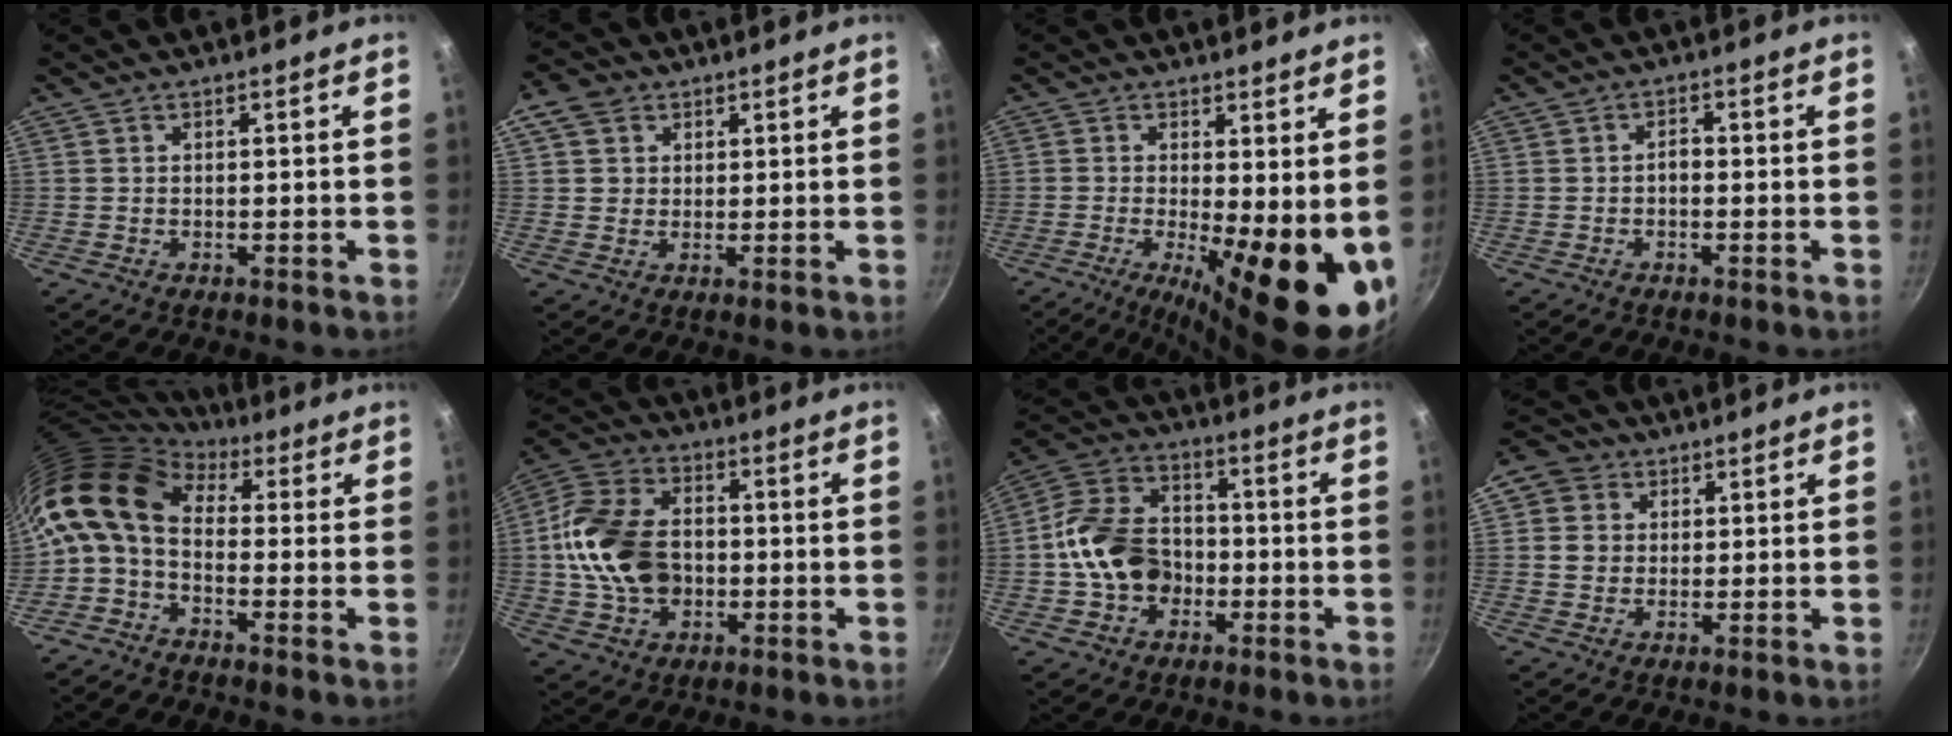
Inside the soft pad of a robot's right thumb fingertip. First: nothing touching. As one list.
[{"total": 5.6, "force": [2.3, 4.6, 2.2], "torque": [-0.012, 0.000, 0.035]}, {"total": 16.1, "force": [-2.0, 5.1, 15.1], "torque": [-0.193, -0.023, -0.024]}, {"total": 1.6, "force": [-0.5, 1.0, 1.1], "torque": [-0.014, 0.010, -0.011]}, {"total": 12.0, "force": [1.4, 7.6, 9.2], "torque": [-0.167, 0.024, 0.004]}, {"total": 16.9, "force": [-0.8, 12.2, 11.7], "torque": [-0.209, 0.027, -0.020]}, {"total": 13.5, "force": [-2.3, 10.5, 8.2], "torque": [-0.129, 0.037, -0.054]}, {"total": 6.8, "force": [2.1, 6.0, 2.4], "torque": [-0.009, 0.005, 0.025]}]